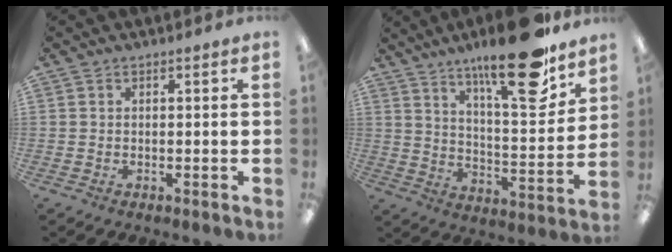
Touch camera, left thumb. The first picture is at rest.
{"total": 20.7, "force": [15.3, 4.7, 13.2], "torque": [-0.201, -0.098, 0.242]}